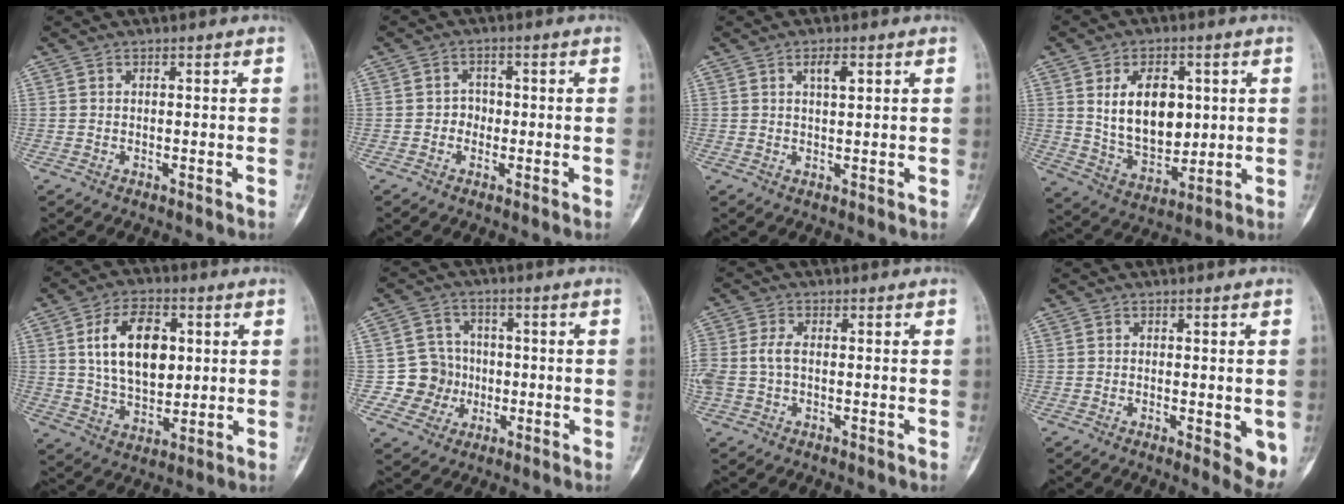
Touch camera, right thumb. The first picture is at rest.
{"total": 2.3, "force": [-0.6, 2.1, 0.8], "torque": [0.010, 0.009, -0.016]}
{"total": 3.0, "force": [1.3, 1.0, 2.5], "torque": [-0.039, -0.005, 0.023]}
{"total": 13.7, "force": [2.8, 8.8, 10.1], "torque": [-0.129, -0.023, 0.060]}
{"total": 14.2, "force": [3.1, 8.7, 10.8], "torque": [-0.159, -0.009, 0.057]}
{"total": 7.6, "force": [-1.3, 7.4, 1.1], "torque": [0.023, 0.018, -0.025]}
{"total": 4.8, "force": [-0.2, 2.8, 3.9], "torque": [-0.108, 0.012, -0.005]}
{"total": 5.2, "force": [-1.1, 1.7, 4.7], "torque": [-0.051, -0.011, -0.012]}